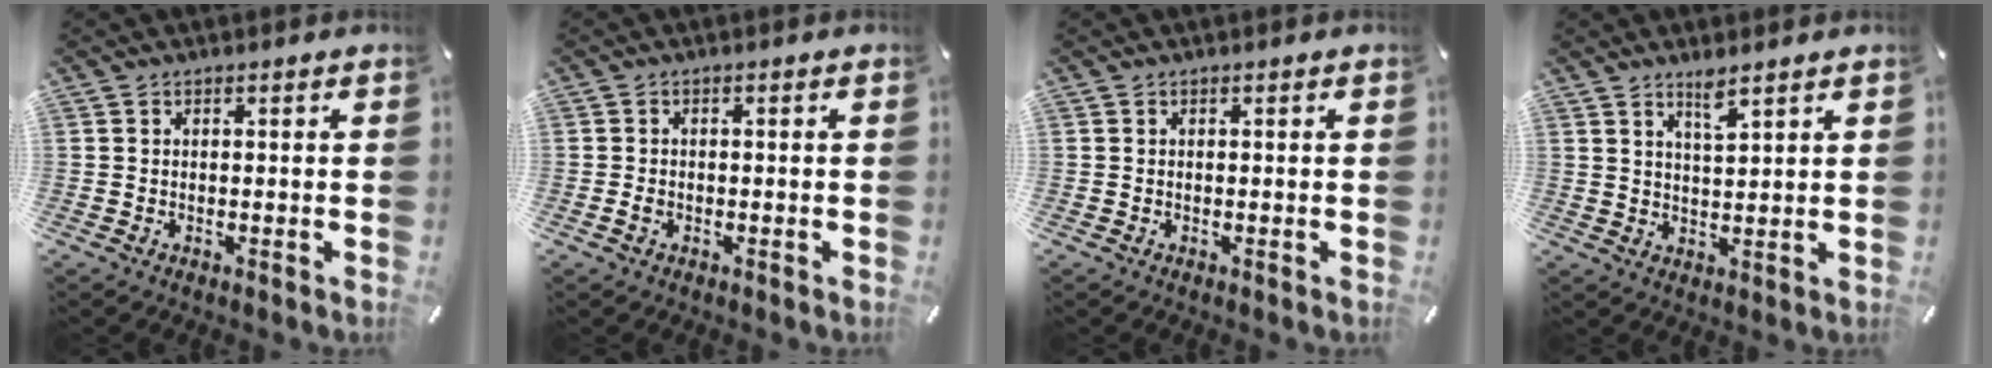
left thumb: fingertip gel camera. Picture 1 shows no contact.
{"total": 1.3, "force": [-0.4, 0.9, 0.8], "torque": [-0.015, 0.002, -0.009]}
{"total": 0.0}
{"total": 4.1, "force": [3.4, 0.4, 2.2], "torque": [-0.043, -0.016, 0.059]}